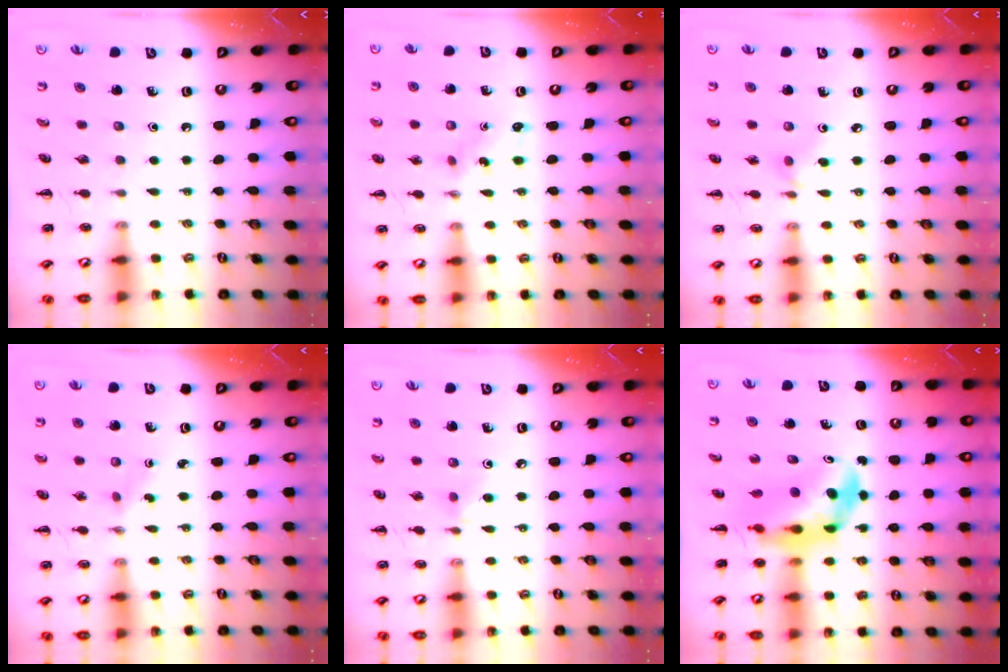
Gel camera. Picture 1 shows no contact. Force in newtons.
{"total": 3.0, "press": 2.9, "slide": 0.9}
{"total": 3.7, "press": 3.6, "slide": 0.7}
{"total": 1.5, "press": 1.4, "slide": 0.7}
{"total": 4.0, "press": 3.8, "slide": 1.5}
{"total": 6.5, "press": 6.3, "slide": 1.7}